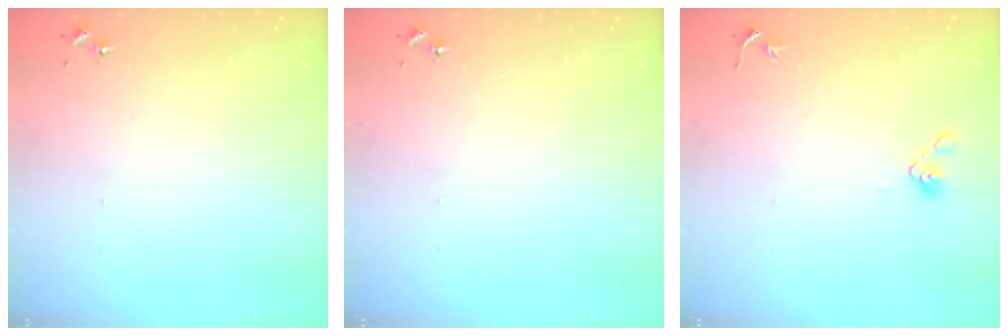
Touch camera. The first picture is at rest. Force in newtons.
{"total": 0.0}
{"total": 6.4, "press": 6.0, "slide": 2.1}